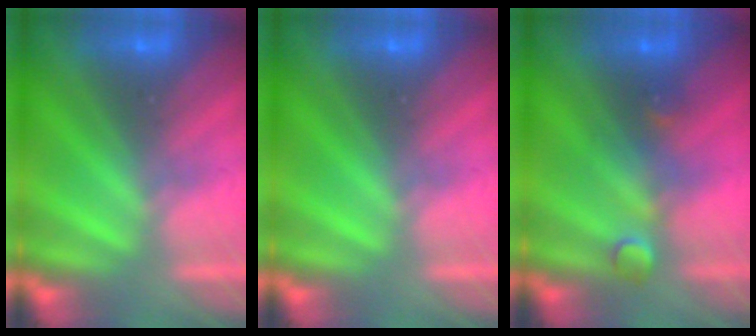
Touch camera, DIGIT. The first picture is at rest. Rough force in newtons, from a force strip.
{"total": 0.0}
{"total": 2.9}